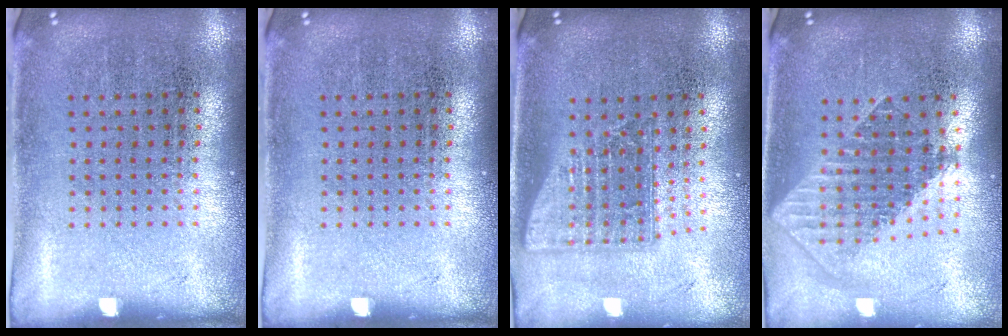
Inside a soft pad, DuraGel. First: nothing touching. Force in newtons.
{"total": 0.0}
{"total": 1.5, "press": 1.2, "slide": 0.9}
{"total": 1.8, "press": 1.4, "slide": 1.1}